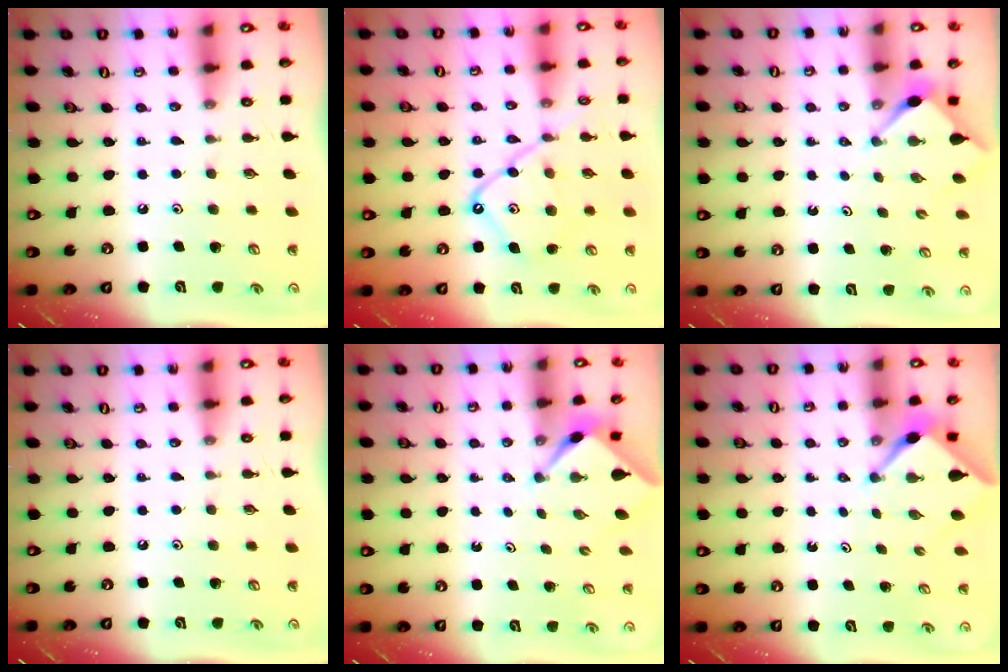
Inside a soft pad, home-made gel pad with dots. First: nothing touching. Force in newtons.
{"total": 13.8, "press": 13.7, "slide": 1.2}
{"total": 2.6, "press": 2.6, "slide": 0.4}
{"total": 0.0}
{"total": 2.2, "press": 2.2, "slide": 0.2}
{"total": 2.4, "press": 2.4, "slide": 0.2}